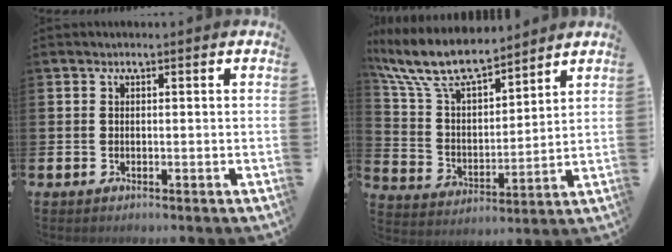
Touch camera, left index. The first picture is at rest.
{"total": 10.2, "force": [9.0, 2.6, 4.1], "torque": [-0.118, -0.049, 0.160]}